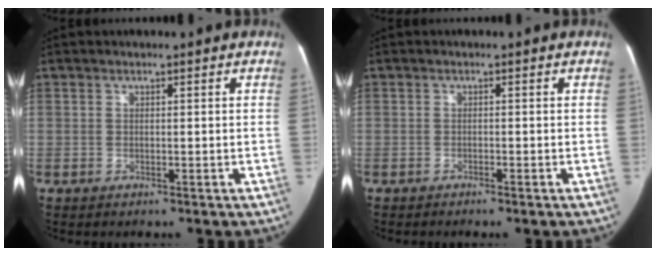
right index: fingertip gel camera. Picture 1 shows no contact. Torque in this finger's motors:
{"motor_torque": [-0.01, -0.09, 0.04, 0.01]}